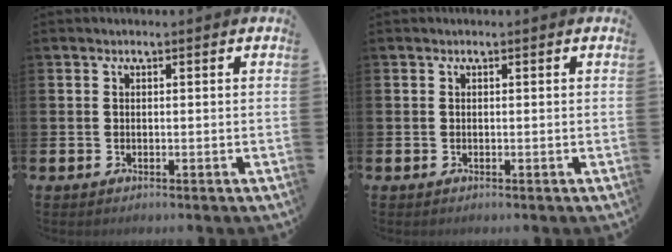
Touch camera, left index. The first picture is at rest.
{"total": 0.0}